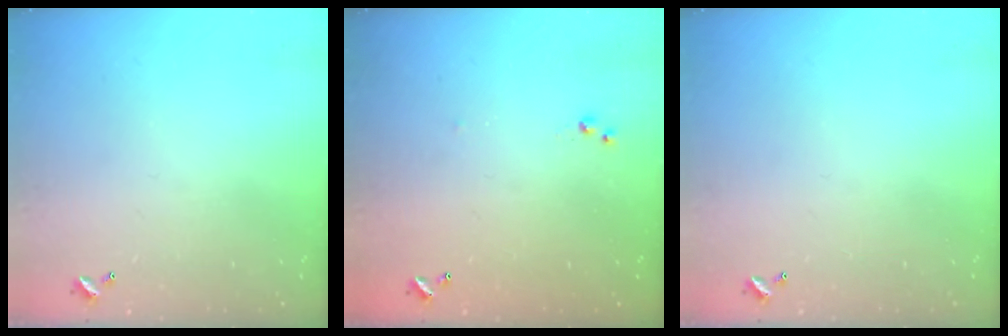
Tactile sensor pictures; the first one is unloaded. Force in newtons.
{"total": 4.8, "press": 4.7, "slide": 0.4}
{"total": 0.0}